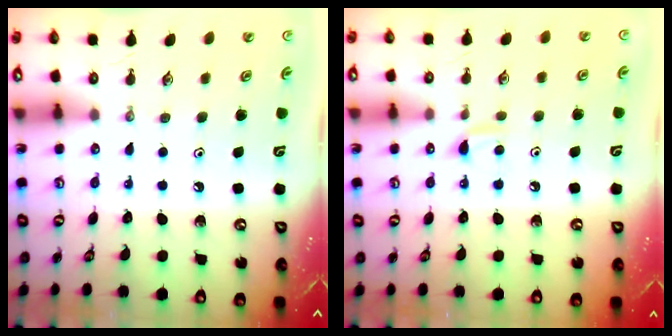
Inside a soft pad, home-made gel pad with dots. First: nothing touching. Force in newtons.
{"total": 5.2, "press": 5.2, "slide": 0.6}